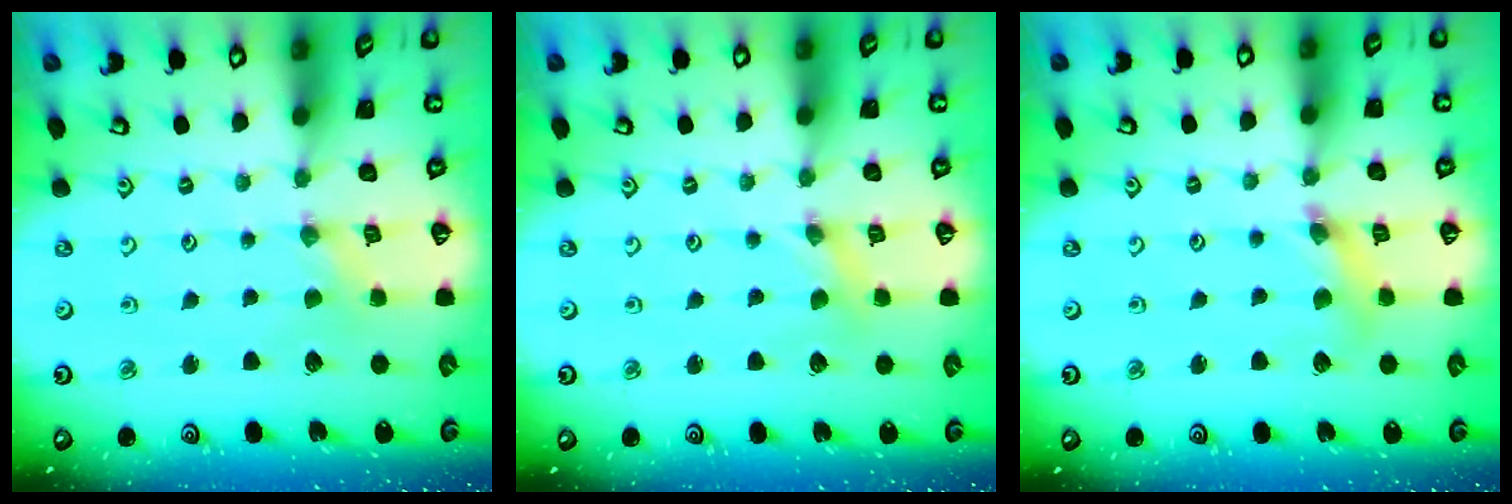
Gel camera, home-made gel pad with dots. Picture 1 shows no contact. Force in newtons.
{"total": 1.3, "press": 1.3, "slide": 0.3}
{"total": 6.2, "press": 6.1, "slide": 0.7}